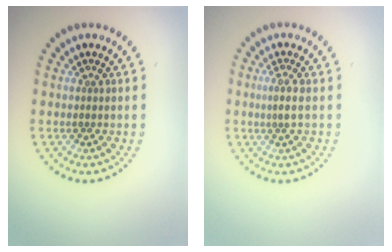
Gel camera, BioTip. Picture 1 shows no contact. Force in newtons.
{"total": 1.7, "press": 1.3, "slide": 1.1}